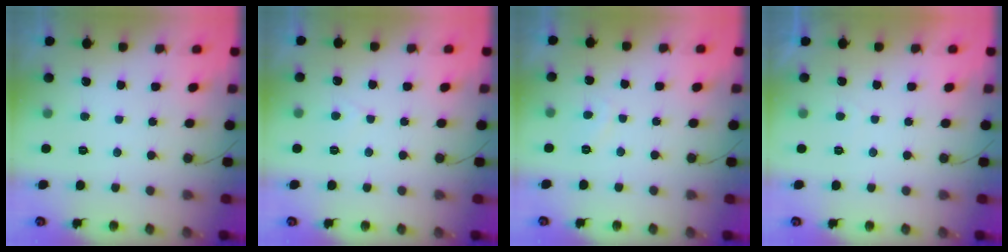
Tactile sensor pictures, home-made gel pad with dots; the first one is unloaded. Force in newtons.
{"total": 2.3, "press": 2.3, "slide": 0.2}
{"total": 1.6, "press": 1.5, "slide": 0.6}
{"total": 0.7, "press": 0.4, "slide": 0.6}